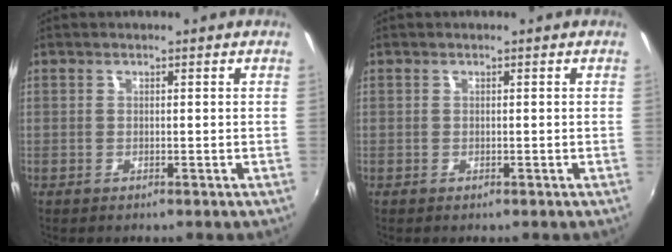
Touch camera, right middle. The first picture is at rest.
{"total": 0.0}